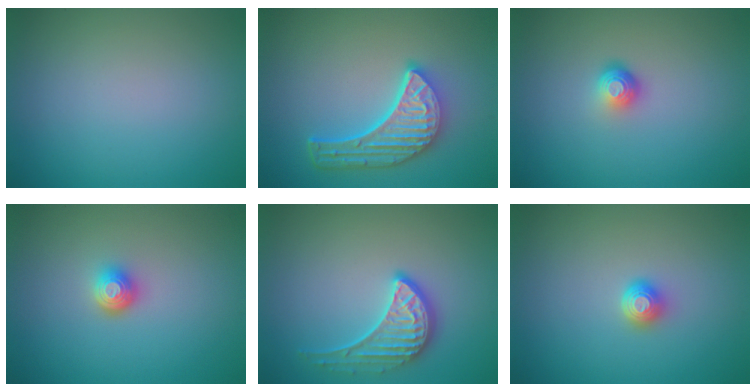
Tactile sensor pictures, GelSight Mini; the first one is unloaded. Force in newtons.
{"total": 5.7, "press": 4.5, "slide": 3.6}
{"total": 1.8, "press": 1.2, "slide": 1.4}
{"total": 1.8, "press": 1.3, "slide": 1.2}
{"total": 3.5, "press": 3.1, "slide": 1.5}
{"total": 1.6, "press": 1.3, "slide": 0.9}